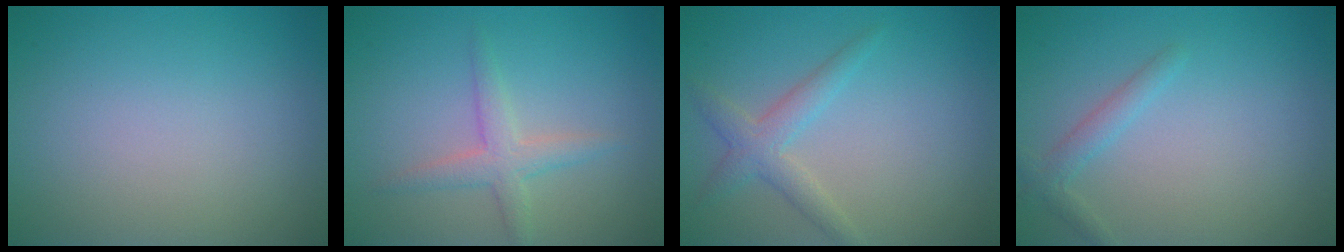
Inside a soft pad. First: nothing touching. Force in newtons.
{"total": 2.5, "press": 2.5, "slide": 0.1}
{"total": 2.6, "press": 2.6, "slide": 0.0}
{"total": 1.6, "press": 1.6, "slide": 0.1}